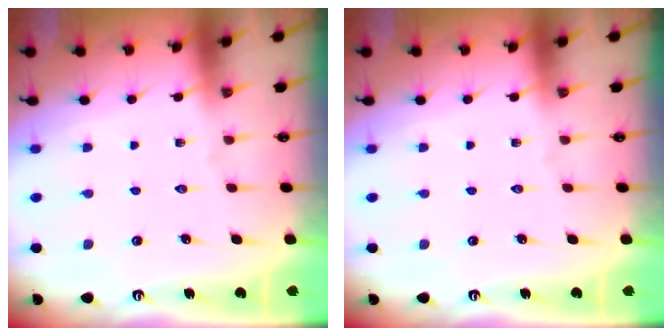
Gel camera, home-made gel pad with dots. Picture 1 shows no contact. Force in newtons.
{"total": 0.0}